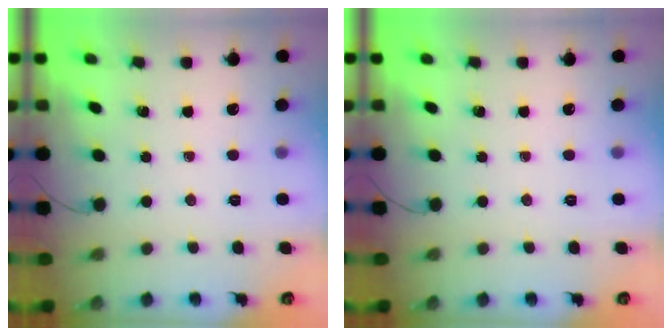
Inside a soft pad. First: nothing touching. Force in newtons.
{"total": 0.0}